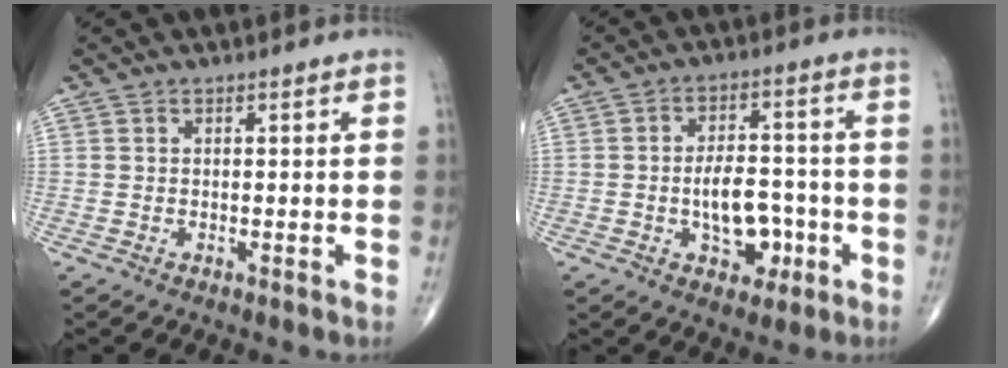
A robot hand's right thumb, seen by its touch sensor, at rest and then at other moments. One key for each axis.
{"total": 9.3, "fx": -2.5, "fy": 5.7, "fz": 6.9, "tx": -0.076, "ty": 0.028, "tz": -0.034}